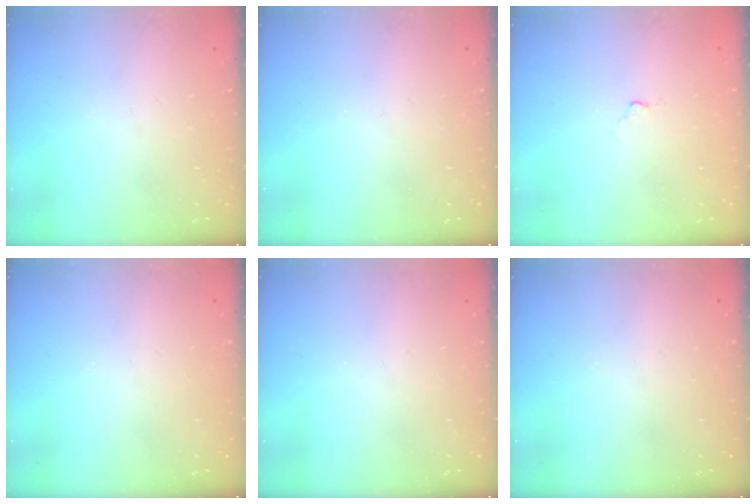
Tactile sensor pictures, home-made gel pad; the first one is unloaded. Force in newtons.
{"total": 0.0}
{"total": 3.4, "press": 3.4, "slide": 0.4}
{"total": 0.0}
{"total": 0.0}
{"total": 0.0}